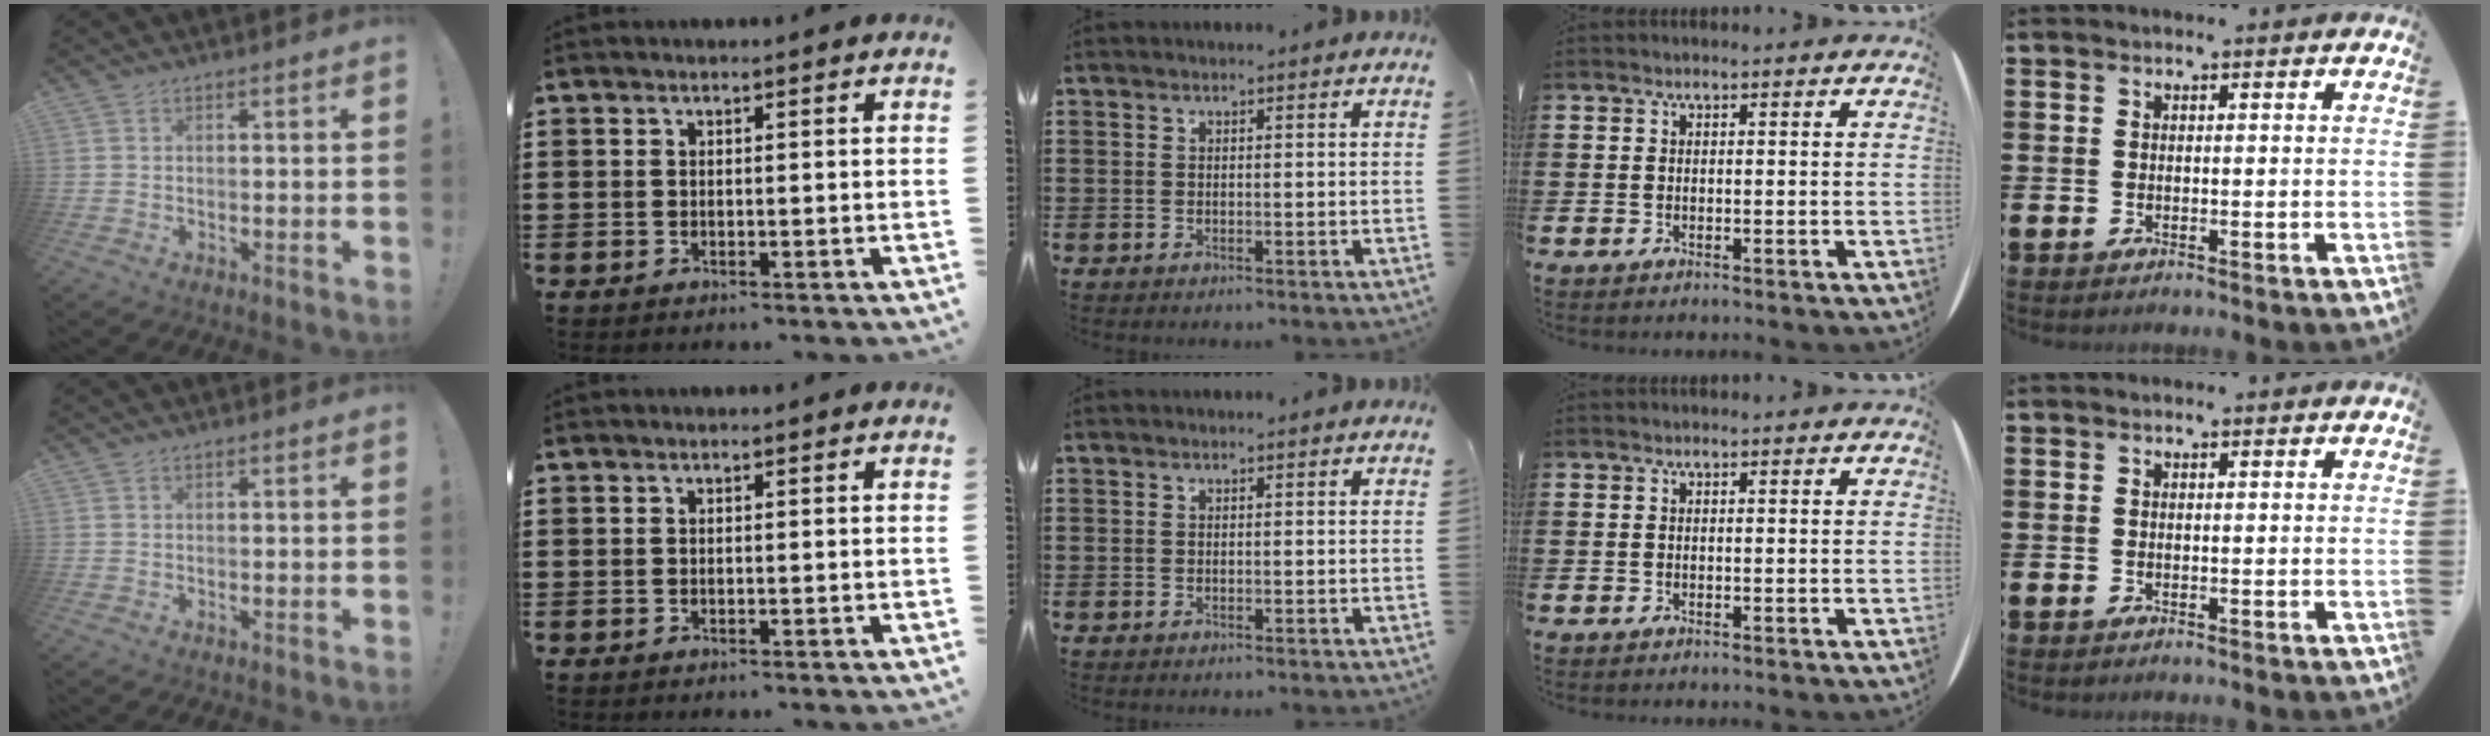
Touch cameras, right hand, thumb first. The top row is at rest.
{}